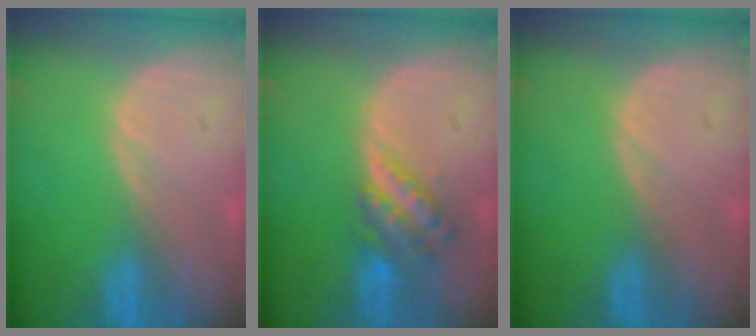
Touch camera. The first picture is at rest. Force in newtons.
{"total": 6.1, "press": 5.3, "slide": 2.9}
{"total": 0.0}